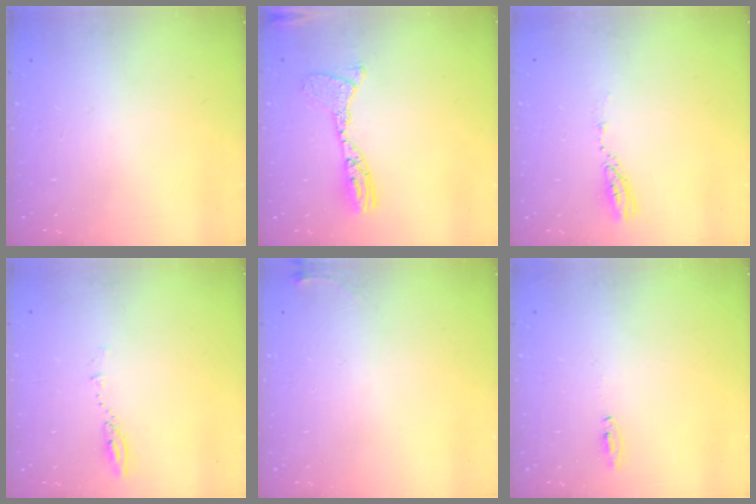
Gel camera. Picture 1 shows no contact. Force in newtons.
{"total": 12.0, "press": 11.9, "slide": 1.1}
{"total": 3.3, "press": 3.3, "slide": 0.2}
{"total": 4.0, "press": 4.0, "slide": 0.5}
{"total": 4.0, "press": 3.9, "slide": 0.6}
{"total": 15.9, "press": 4.3, "slide": 15.3}